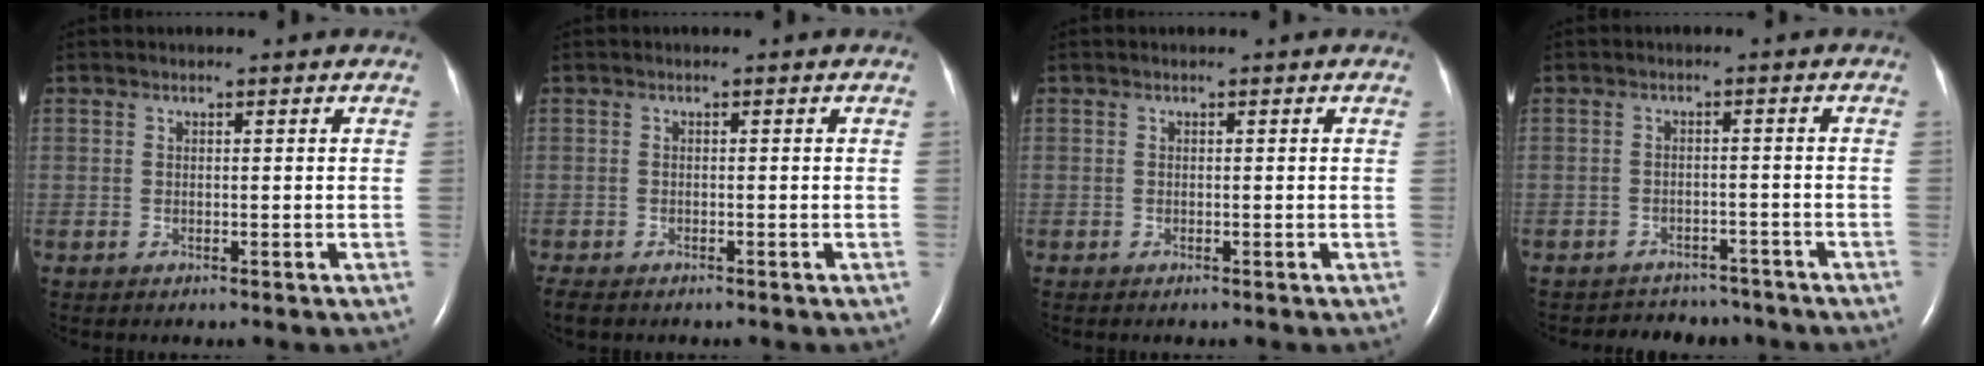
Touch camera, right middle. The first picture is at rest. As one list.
[{"total": 3.0, "force": [-2.4, 1.2, 1.4], "torque": [-0.028, -0.009, -0.034]}, {"total": 0.0}, {"total": 6.7, "force": [-6.2, 2.7, -0.1], "torque": [0.002, 0.013, -0.075]}]